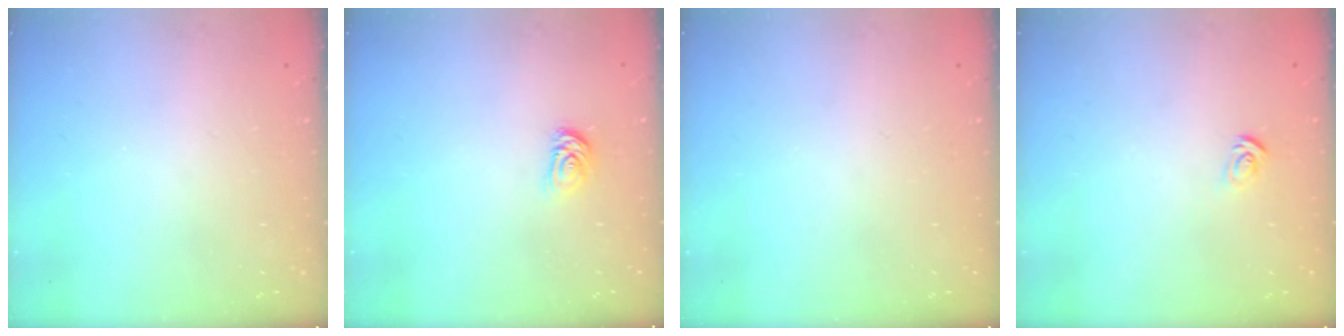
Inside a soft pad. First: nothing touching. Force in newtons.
{"total": 4.4, "press": 4.3, "slide": 0.5}
{"total": 0.0}
{"total": 2.7, "press": 2.7, "slide": 0.3}